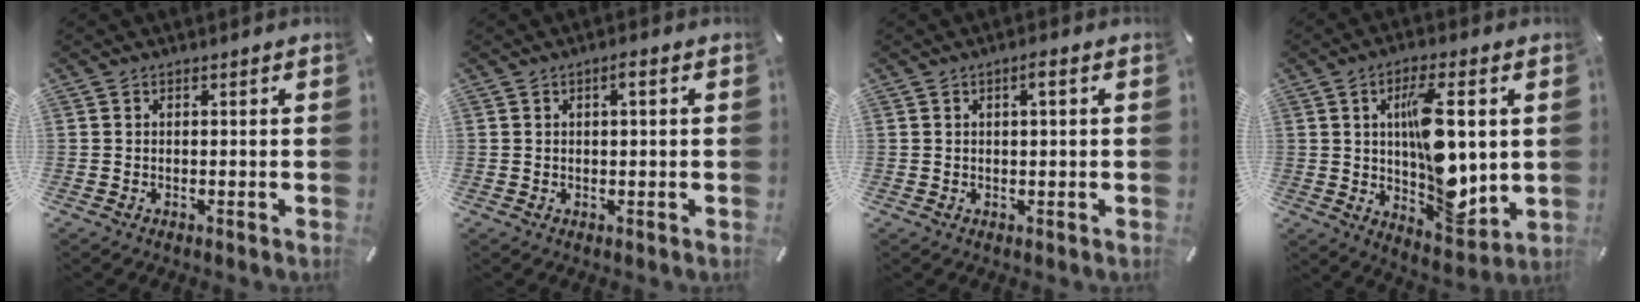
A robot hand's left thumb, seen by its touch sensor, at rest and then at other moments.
{"total": 2.0, "force": [0.5, 0.6, 1.8], "torque": [-0.036, 0.004, 0.007]}
{"total": 2.2, "force": [0.6, 0.5, 2.0], "torque": [-0.040, 0.003, 0.009]}
{"total": 15.6, "force": [2.4, 6.6, 13.9], "torque": [-0.210, -0.021, 0.039]}